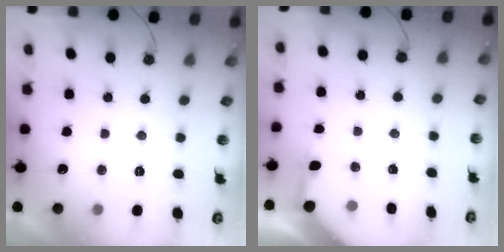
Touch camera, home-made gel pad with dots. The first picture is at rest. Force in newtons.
{"total": 3.9, "press": 3.8, "slide": 0.5}